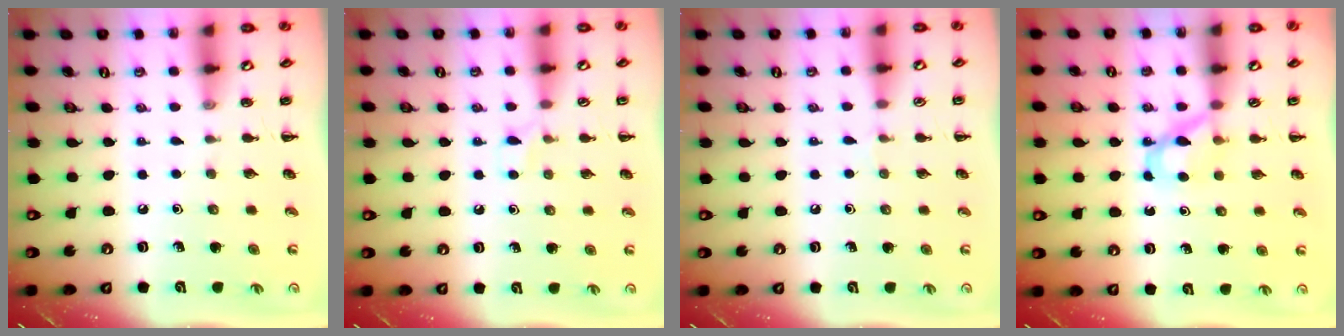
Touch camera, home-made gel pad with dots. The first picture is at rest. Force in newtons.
{"total": 4.6, "press": 4.2, "slide": 1.6}
{"total": 2.9, "press": 2.8, "slide": 1.0}
{"total": 4.5, "press": 4.3, "slide": 1.2}